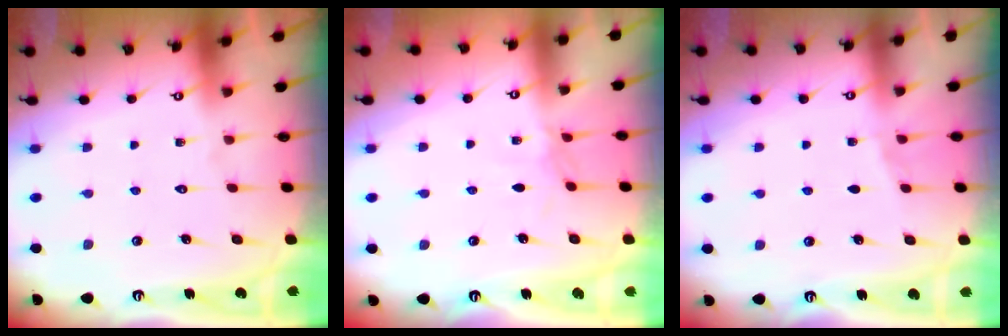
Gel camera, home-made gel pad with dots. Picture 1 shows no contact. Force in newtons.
{"total": 2.3, "press": 2.3, "slide": 0.5}
{"total": 3.6, "press": 2.8, "slide": 2.2}